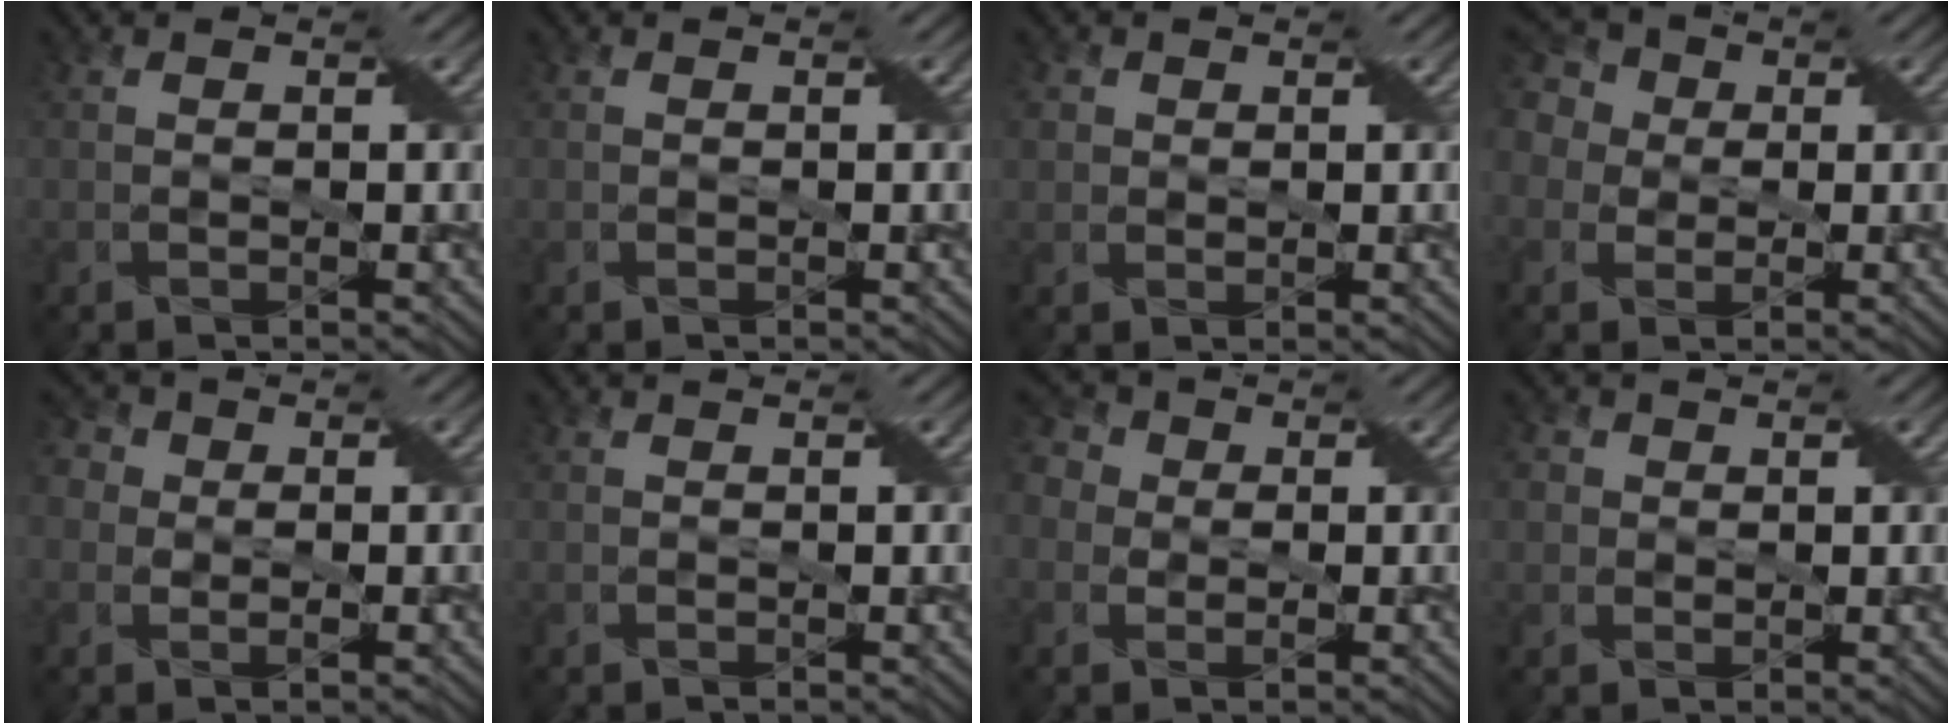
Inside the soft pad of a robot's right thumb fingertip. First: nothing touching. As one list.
[{"total": 0.0}, {"total": 1.6, "force": [0.6, 1.4, 0.5], "torque": [-0.013, -0.001, 0.011]}, {"total": 7.6, "force": [1.9, 6.4, 3.7], "torque": [-0.116, 0.036, 0.003]}, {"total": 4.8, "force": [0.9, 4.2, 2.2], "torque": [-0.041, 0.011, -0.017]}, {"total": 0.0}, {"total": 5.3, "force": [0.7, 4.7, 2.5], "torque": [-0.070, 0.017, -0.016]}, {"total": 2.2, "force": [0.7, 1.9, 0.7], "torque": [-0.023, 0.002, 0.009]}]